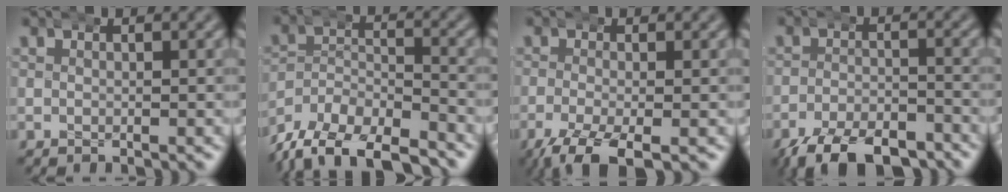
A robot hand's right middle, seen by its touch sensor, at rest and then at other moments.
{"total": 10.7, "force": [-8.4, 5.8, 3.4], "torque": [-0.062, -0.032, -0.142]}
{"total": 5.3, "force": [-3.8, 1.7, 3.3], "torque": [-0.066, -0.026, -0.048]}
{"total": 8.5, "force": [-7.2, 2.7, 3.4], "torque": [-0.041, -0.019, -0.113]}